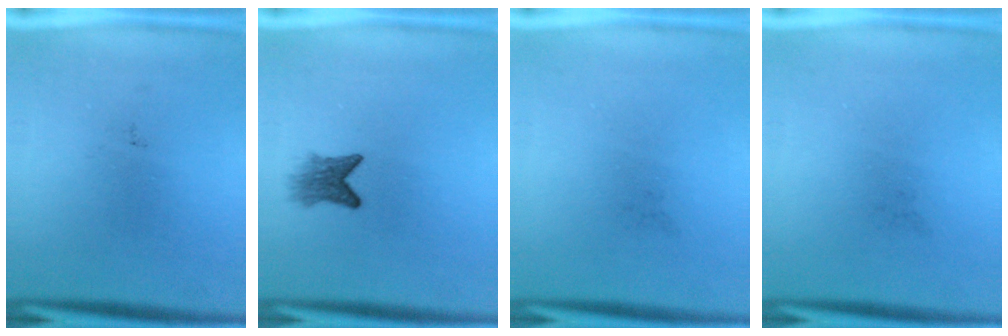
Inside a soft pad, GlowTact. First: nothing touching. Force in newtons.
{"total": 3.3}
{"total": 0.0}
{"total": 0.0}